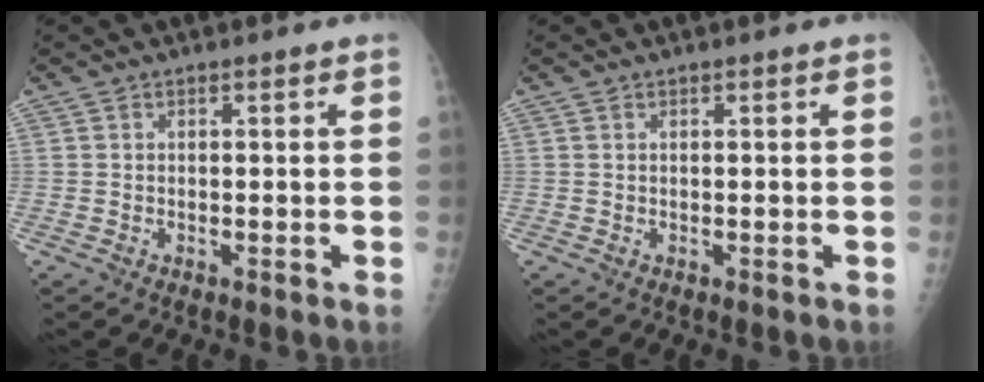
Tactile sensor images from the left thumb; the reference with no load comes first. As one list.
[{"total": 0.0}]